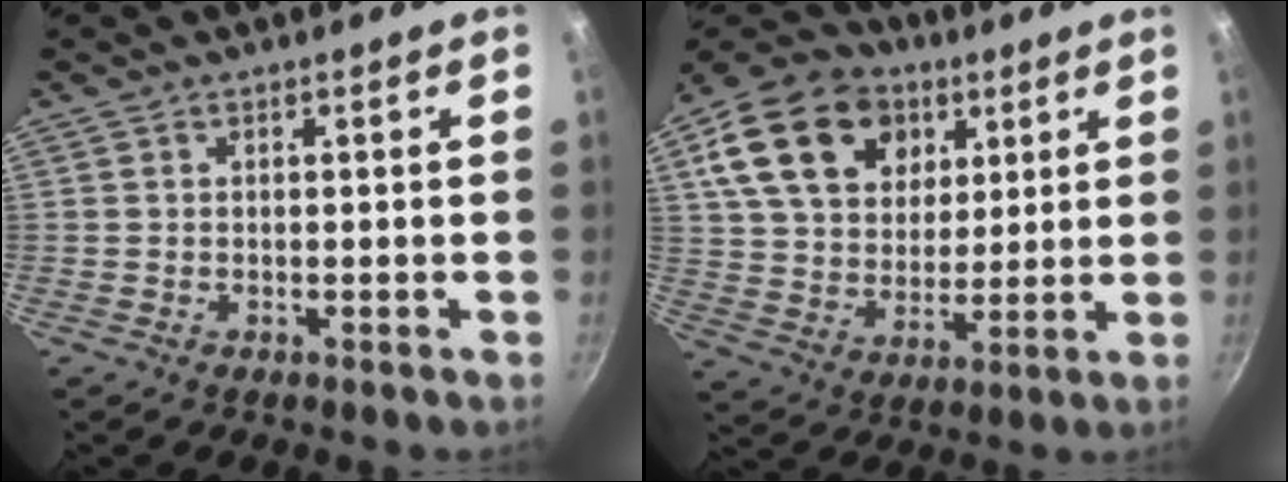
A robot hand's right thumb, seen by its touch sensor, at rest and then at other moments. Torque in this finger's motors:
{"motor_torque": [0.27, 4.07, 1.86, 0.73, 0.39]}